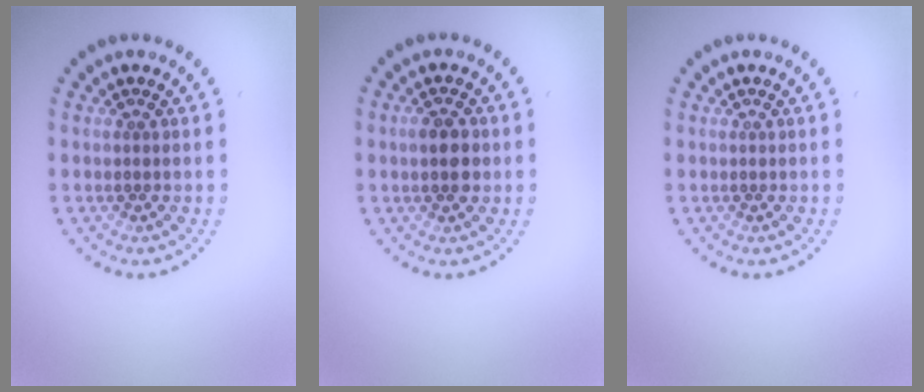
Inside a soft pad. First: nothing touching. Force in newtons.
{"total": 2.9, "press": 2.9, "slide": 0.1}
{"total": 0.0}